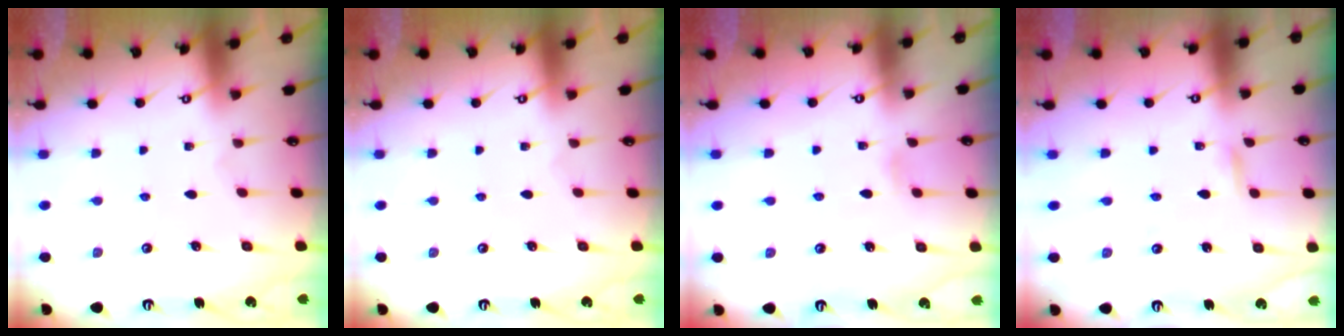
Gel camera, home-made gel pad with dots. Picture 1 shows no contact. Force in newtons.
{"total": 0.0}
{"total": 3.8, "press": 3.8, "slide": 0.5}
{"total": 1.7, "press": 1.7, "slide": 0.1}